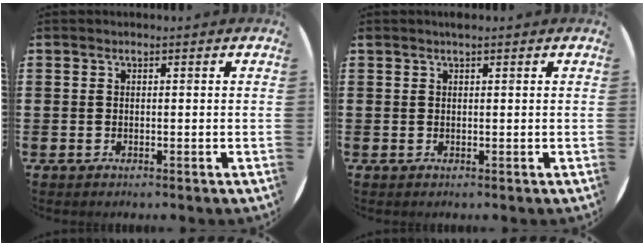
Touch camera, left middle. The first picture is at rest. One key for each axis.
{"total": 0.6, "fx": 0.5, "fy": -0.1, "fz": 0.2, "tx": -0.004, "ty": 0.000, "tz": 0.010}